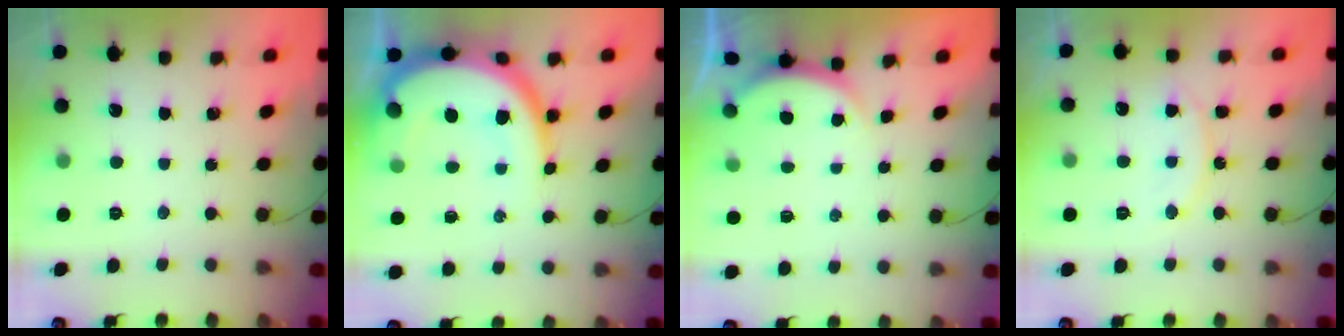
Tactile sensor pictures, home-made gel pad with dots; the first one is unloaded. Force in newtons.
{"total": 16.6, "press": 16.6, "slide": 1.3}
{"total": 2.9, "press": 2.2, "slide": 1.8}
{"total": 10.2, "press": 10.2, "slide": 0.6}